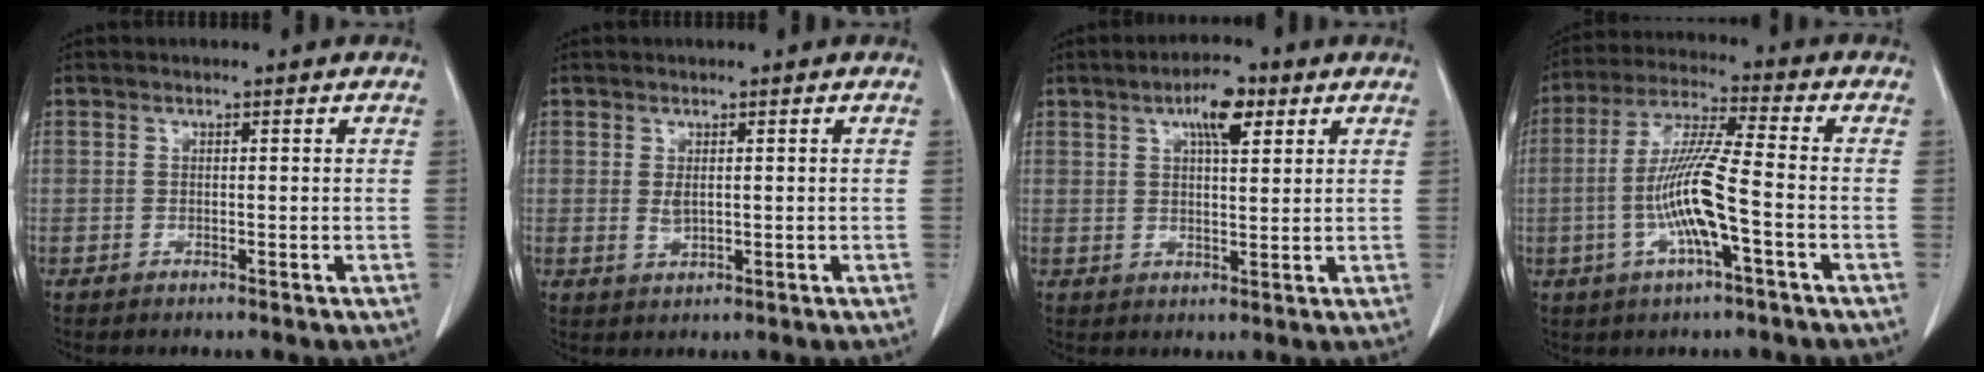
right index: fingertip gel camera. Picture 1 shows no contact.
{"total": 2.0, "force": [0.2, 1.1, 1.7], "torque": [-0.034, -0.001, 0.010]}
{"total": 6.5, "force": [3.2, 2.2, 5.2], "torque": [-0.091, 0.007, 0.052]}
{"total": 11.4, "force": [-2.8, 0.7, 11.0], "torque": [-0.220, 0.002, -0.056]}